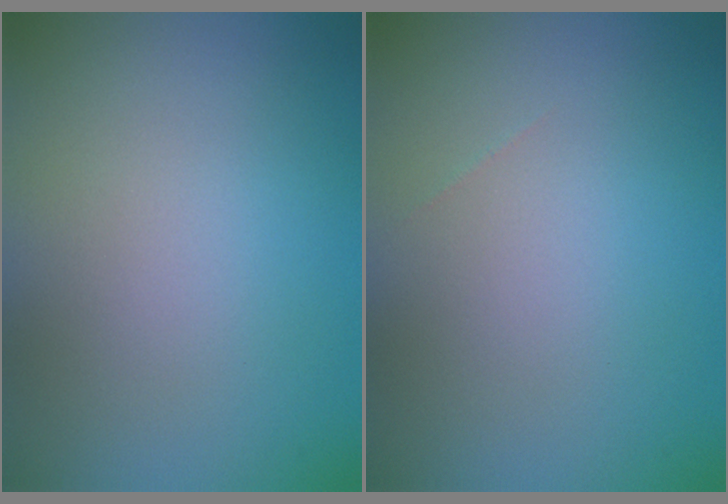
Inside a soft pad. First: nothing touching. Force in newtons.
{"total": 0.0}